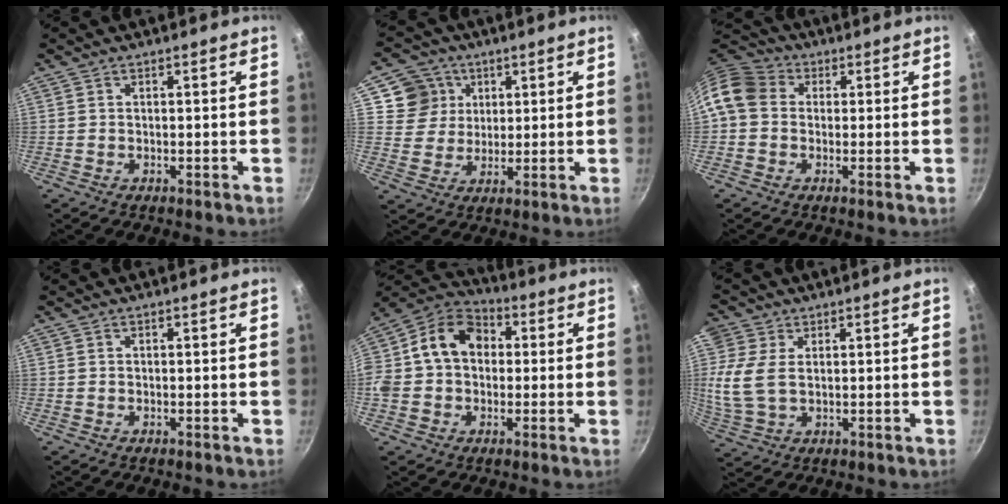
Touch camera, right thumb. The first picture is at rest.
{"total": 8.4, "force": [3.1, 7.6, 1.4], "torque": [0.011, -0.002, 0.051]}
{"total": 9.2, "force": [0.3, 7.4, 5.4], "torque": [-0.098, 0.027, -0.014]}
{"total": 0.0}
{"total": 14.9, "force": [1.2, 11.5, 9.4], "torque": [-0.140, 0.042, -0.002]}
{"total": 8.6, "force": [1.6, 5.8, 6.1], "torque": [-0.133, -0.005, 0.031]}